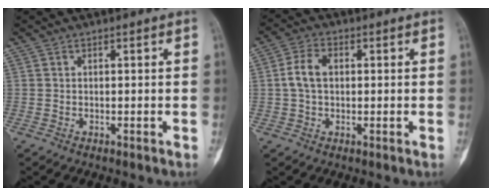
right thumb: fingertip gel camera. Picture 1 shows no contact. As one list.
[{"total": 5.3, "force": [0.4, 3.5, 4.0], "torque": [-0.084, 0.016, 0.004]}]